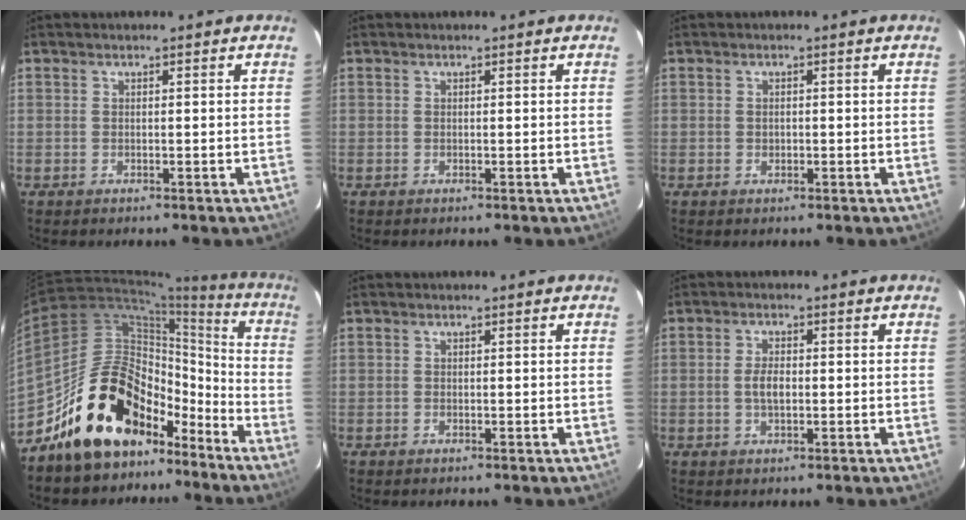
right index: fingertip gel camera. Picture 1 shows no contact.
{"total": 0.0}
{"total": 0.9, "force": [-0.1, 0.8, 0.3], "torque": [-0.003, 0.001, -0.001]}
{"total": 20.2, "force": [-14.4, 11.2, 8.6], "torque": [-0.158, 0.047, -0.225]}
{"total": 0.0}
{"total": 3.0, "force": [-0.5, 1.4, 2.7], "torque": [-0.053, 0.001, -0.008]}